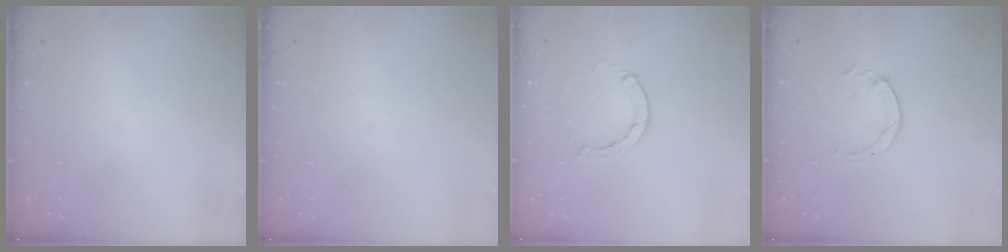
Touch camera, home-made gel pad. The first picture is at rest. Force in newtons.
{"total": 0.0}
{"total": 1.3, "press": 1.2, "slide": 0.3}
{"total": 1.4, "press": 1.4, "slide": 0.2}